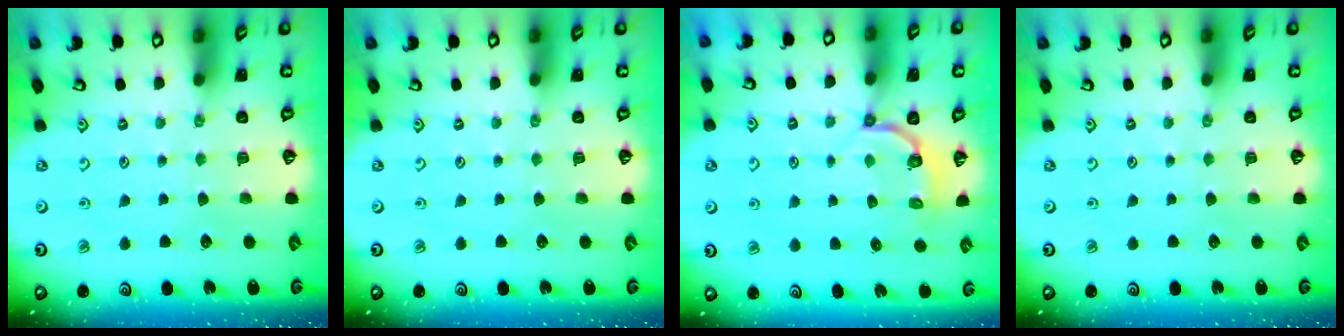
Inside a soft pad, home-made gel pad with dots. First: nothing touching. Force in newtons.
{"total": 0.0}
{"total": 3.7, "press": 2.2, "slide": 3.0}
{"total": 0.0}